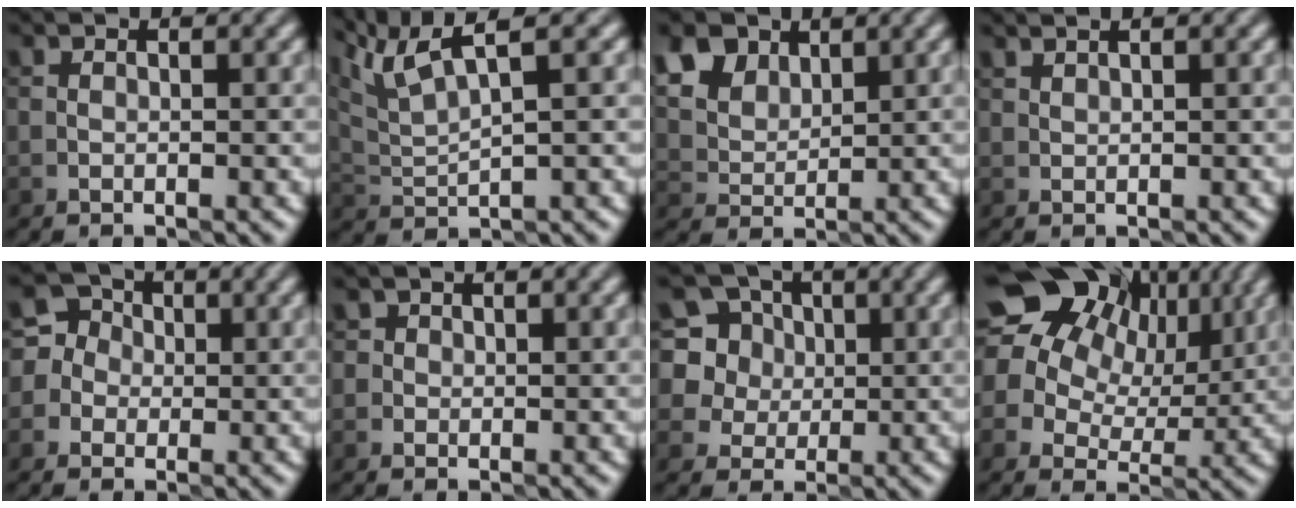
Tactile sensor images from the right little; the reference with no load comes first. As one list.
[{"total": 5.6, "force": [3.8, 0.9, 3.9], "torque": [-0.084, 0.022, 0.072]}, {"total": 8.8, "force": [4.8, 6.0, 4.3], "torque": [-0.122, 0.026, 0.083]}, {"total": 0.6, "force": [0.5, -0.3, 0.0], "torque": [-0.003, 0.005, 0.014]}, {"total": 5.0, "force": [0.6, 4.8, 1.4], "torque": [-0.027, 0.036, -0.023]}, {"total": 2.0, "force": [0.8, 1.7, 0.6], "torque": [0.008, 0.009, 0.001]}, {"total": 10.1, "force": [4.0, 8.5, 3.7], "torque": [-0.106, 0.034, 0.062]}, {"total": 15.5, "force": [7.2, 11.2, 8.0], "torque": [-0.175, 0.054, 0.114]}]